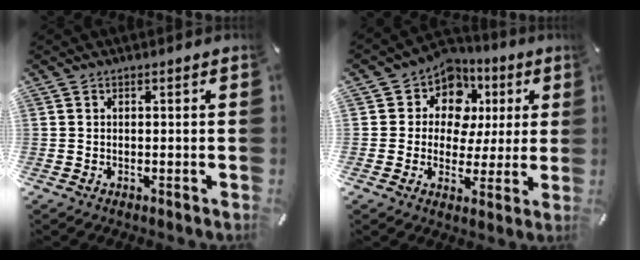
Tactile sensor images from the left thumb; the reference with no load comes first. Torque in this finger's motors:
{"motor_torque": [0.28, -0.05, 0.23, 0.17, -0.01]}